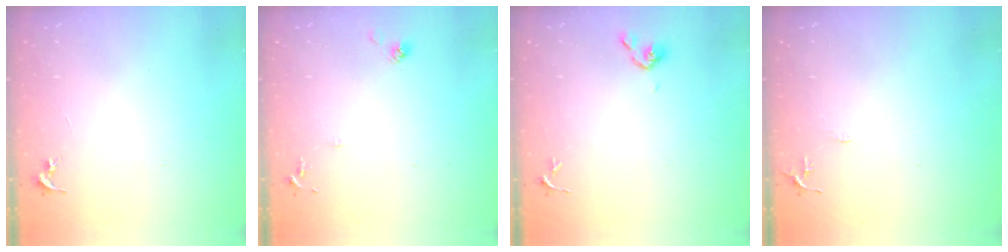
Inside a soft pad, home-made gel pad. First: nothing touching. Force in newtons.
{"total": 7.8, "press": 7.7, "slide": 0.6}
{"total": 5.3, "press": 5.2, "slide": 0.8}
{"total": 5.3, "press": 5.2, "slide": 0.6}